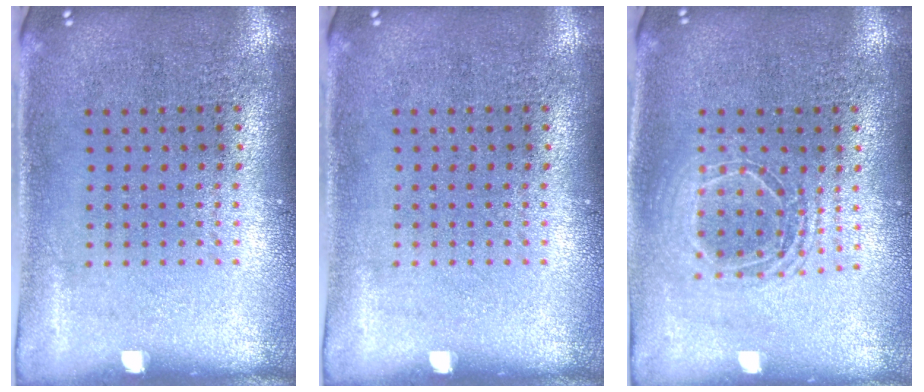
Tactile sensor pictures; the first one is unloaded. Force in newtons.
{"total": 0.0}
{"total": 1.6, "press": 1.4, "slide": 0.8}